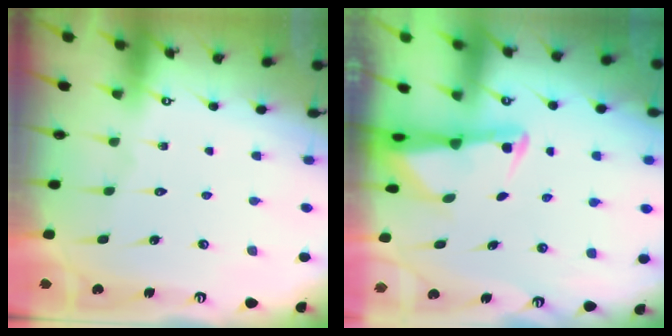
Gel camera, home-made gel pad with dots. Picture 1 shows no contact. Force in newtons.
{"total": 2.1, "press": 2.1, "slide": 0.5}